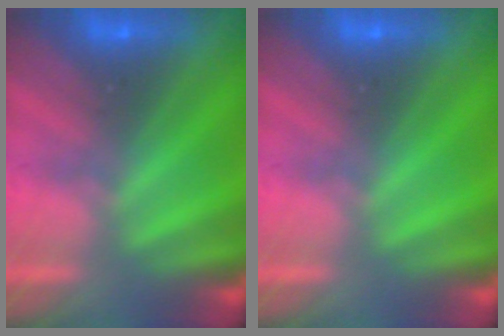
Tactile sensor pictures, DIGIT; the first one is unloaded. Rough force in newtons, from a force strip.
{"total": 0.0}